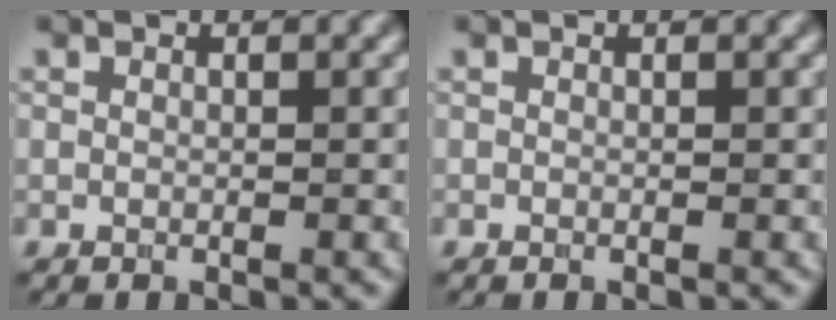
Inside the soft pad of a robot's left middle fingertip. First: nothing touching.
{"total": 0.0}